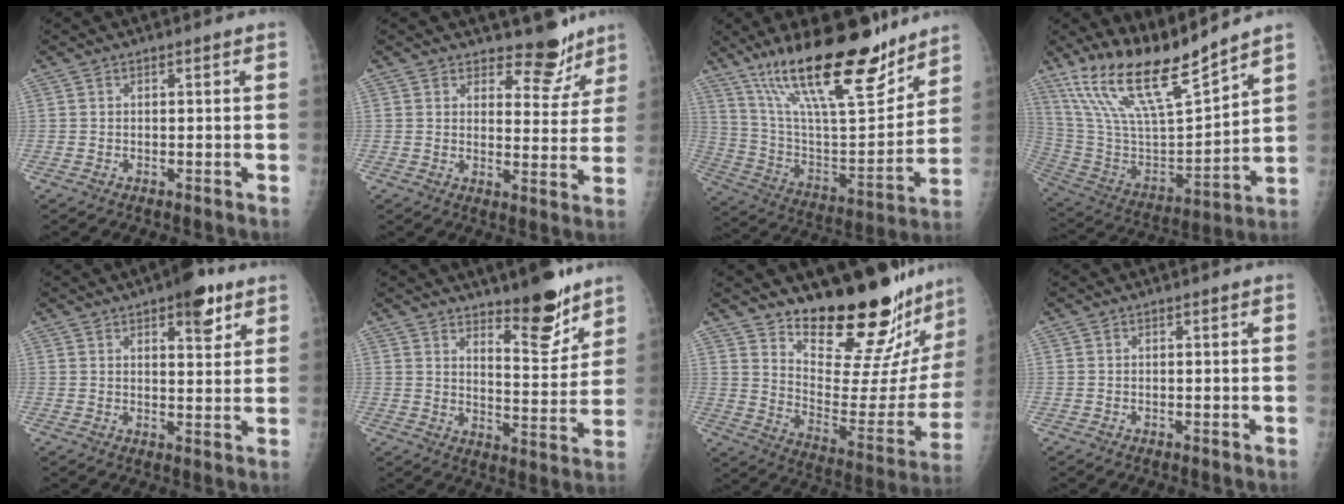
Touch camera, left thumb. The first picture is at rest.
{"total": 7.5, "force": [6.5, 3.4, 1.7], "torque": [0.010, -0.054, 0.086]}
{"total": 23.1, "force": [16.9, 6.5, 14.4], "torque": [-0.210, -0.086, 0.294]}
{"total": 19.0, "force": [15.5, 2.9, 10.6], "torque": [-0.174, -0.081, 0.302]}
{"total": 7.3, "force": [4.3, 2.8, 5.2], "torque": [-0.050, -0.020, 0.055]}
{"total": 11.1, "force": [8.4, 3.2, 6.5], "torque": [-0.067, -0.072, 0.134]}
{"total": 23.8, "force": [21.0, 4.7, 10.2], "torque": [-0.111, -0.188, 0.294]}
{"total": 0.0}